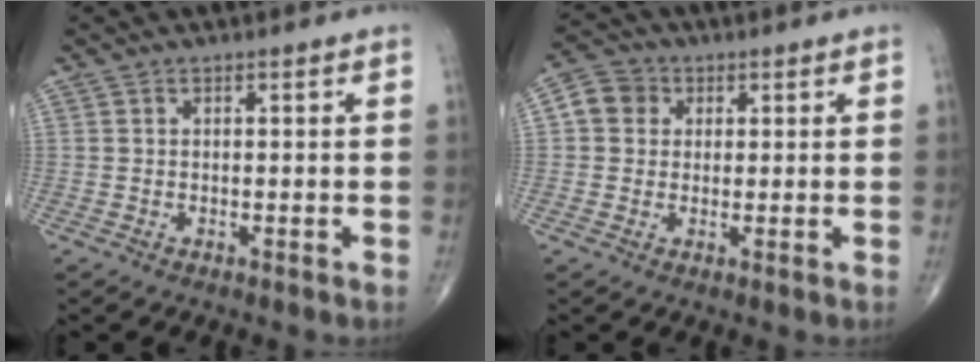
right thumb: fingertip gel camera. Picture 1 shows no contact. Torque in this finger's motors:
{"motor_torque": [-0.02, 0.05, 0.21, 0.06, 0.04]}